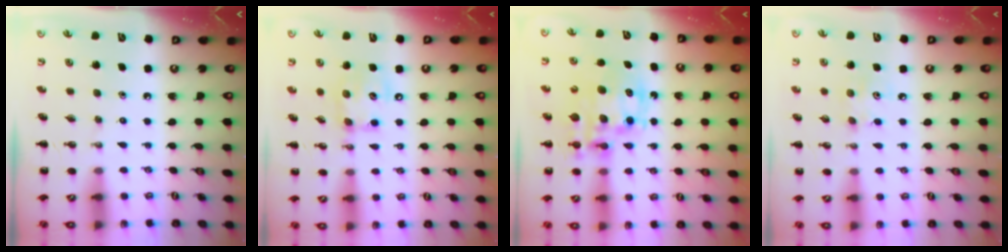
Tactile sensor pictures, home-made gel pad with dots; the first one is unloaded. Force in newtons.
{"total": 9.7, "press": 9.7, "slide": 0.8}
{"total": 13.7, "press": 13.3, "slide": 3.0}
{"total": 4.0, "press": 3.9, "slide": 0.9}